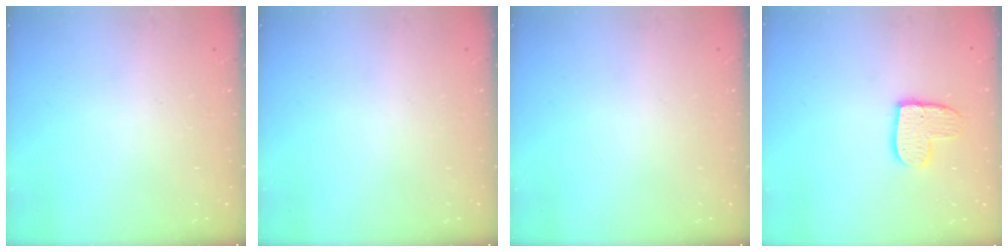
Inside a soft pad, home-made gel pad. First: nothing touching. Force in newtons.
{"total": 0.0}
{"total": 0.0}
{"total": 10.7, "press": 10.7, "slide": 1.0}